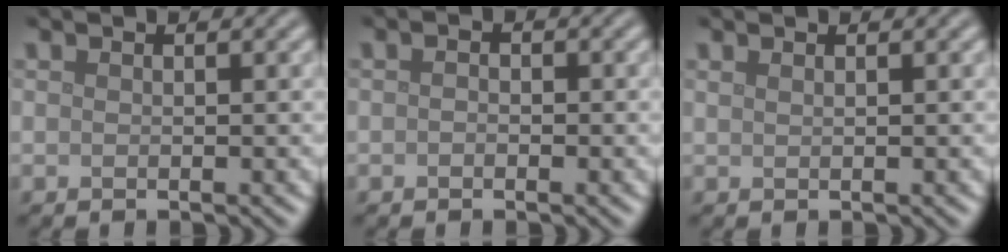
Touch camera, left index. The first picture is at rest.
{"total": 0.9, "force": [-0.1, 0.7, 0.6], "torque": [-0.012, -0.002, -0.006]}
{"total": 0.7, "force": [0.5, 0.3, 0.4], "torque": [-0.005, 0.000, 0.005]}